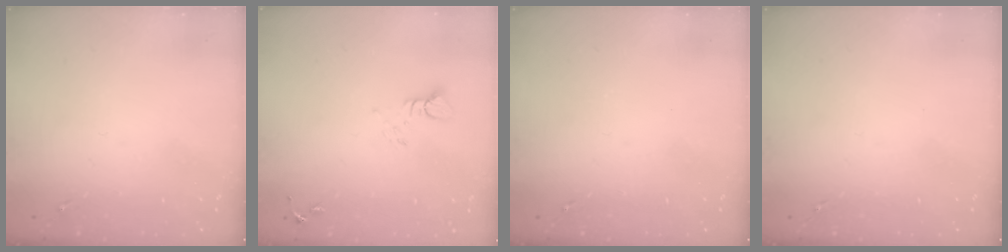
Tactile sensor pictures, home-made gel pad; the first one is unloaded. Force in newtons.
{"total": 4.0, "press": 4.0, "slide": 0.3}
{"total": 0.0}
{"total": 0.0}